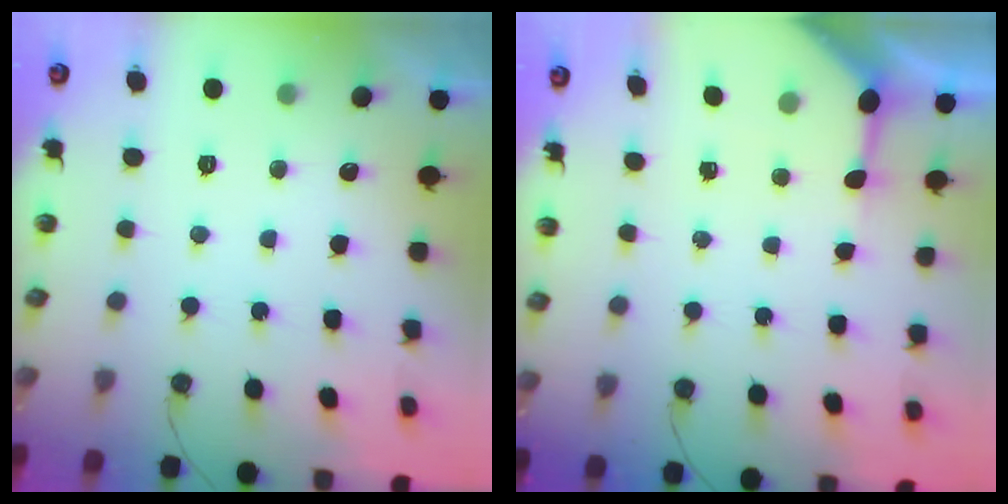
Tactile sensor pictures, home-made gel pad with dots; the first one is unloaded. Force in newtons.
{"total": 4.8, "press": 4.8, "slide": 0.4}